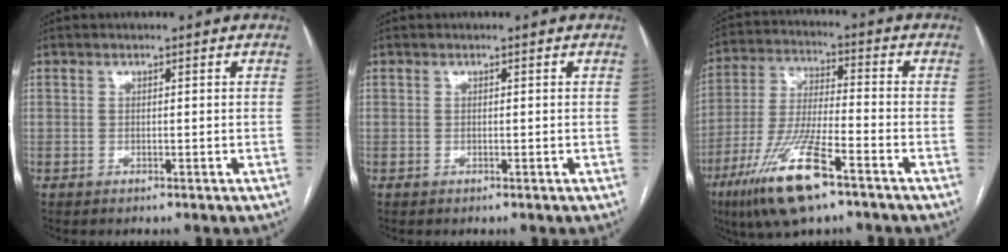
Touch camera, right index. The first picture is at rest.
{"total": 0.0}
{"total": 14.2, "force": [-8.4, 2.4, 11.3], "torque": [-0.235, -0.025, -0.152]}